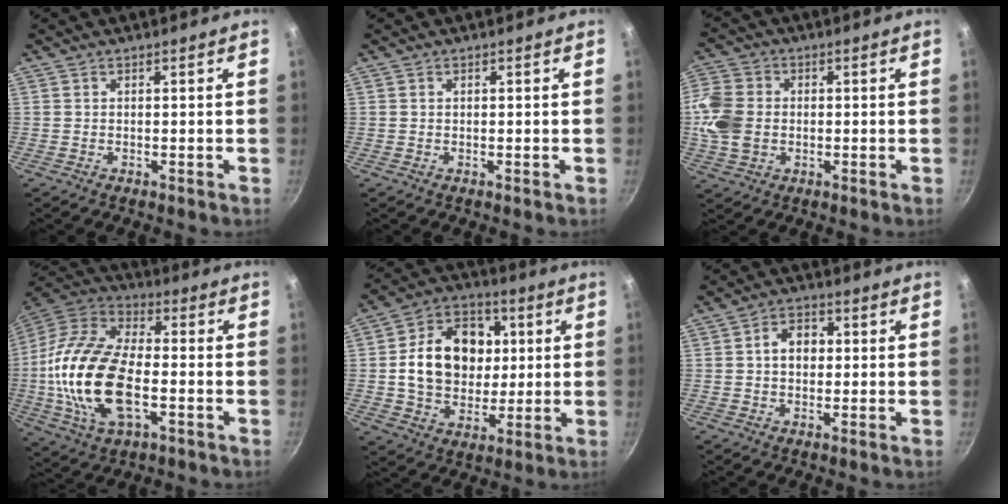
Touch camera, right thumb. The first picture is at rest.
{"total": 0.0}
{"total": 10.6, "force": [-0.4, 8.4, 6.5], "torque": [-0.124, 0.005, -0.019]}
{"total": 22.6, "force": [-3.7, 12.0, 18.8], "torque": [-0.370, 0.027, -0.078]}
{"total": 17.6, "force": [2.0, 13.8, 10.8], "torque": [-0.140, 0.018, 0.030]}
{"total": 5.7, "force": [0.5, 4.3, 3.7], "torque": [-0.032, 0.015, 0.001]}